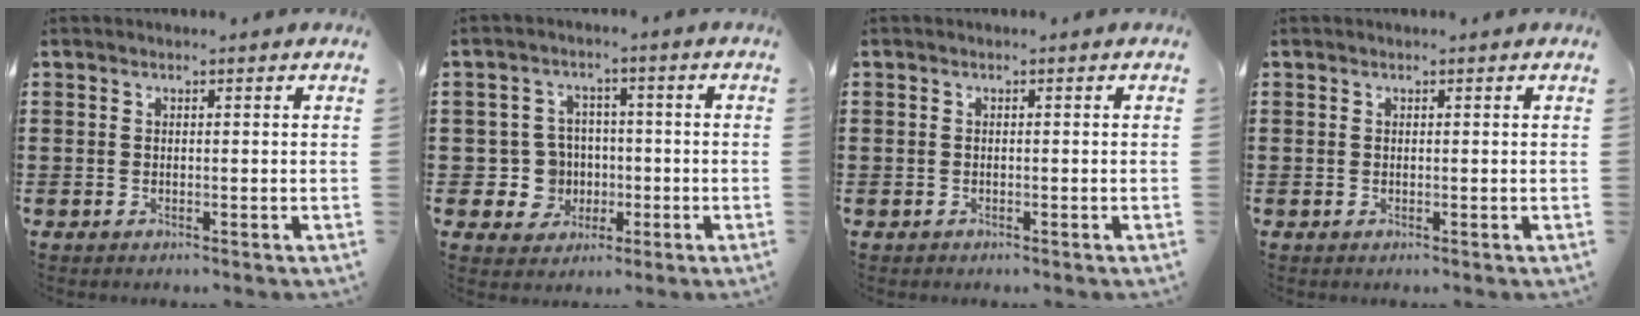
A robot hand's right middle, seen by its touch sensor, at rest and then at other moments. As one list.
[{"total": 6.5, "force": [-1.0, 6.2, 1.8], "torque": [-0.059, 0.008, -0.020]}, {"total": 0.8, "force": [-0.5, 0.6, -0.1], "torque": [0.001, 0.005, -0.013]}, {"total": 0.0}]